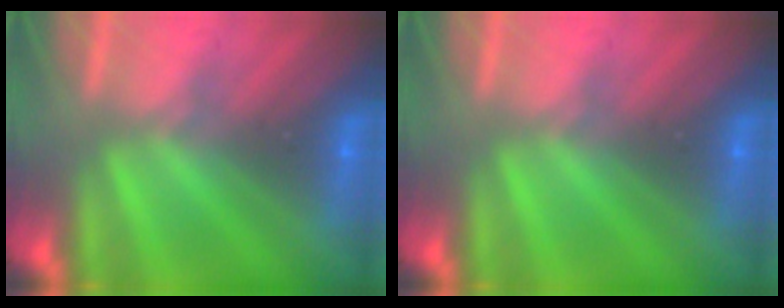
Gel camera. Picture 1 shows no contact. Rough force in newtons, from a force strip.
{"total": 0.0}